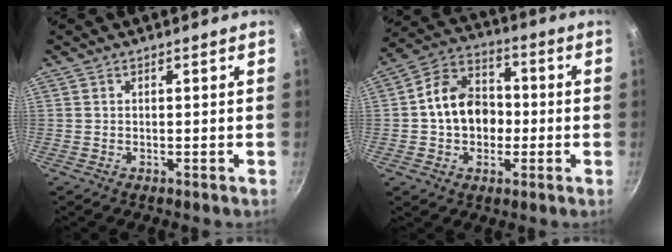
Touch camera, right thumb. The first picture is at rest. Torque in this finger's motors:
{"motor_torque": [0.11, 0.64, 0.22, -0.02, 0.09]}